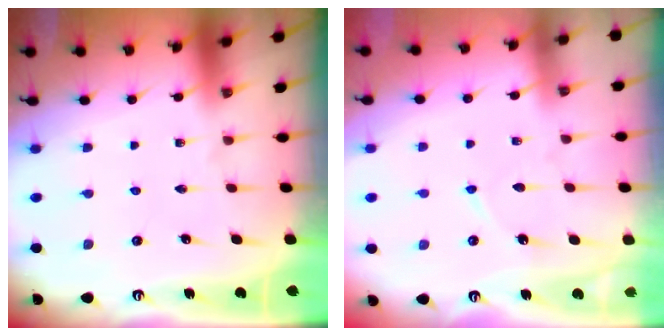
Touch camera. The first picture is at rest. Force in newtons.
{"total": 3.5, "press": 3.4, "slide": 0.4}